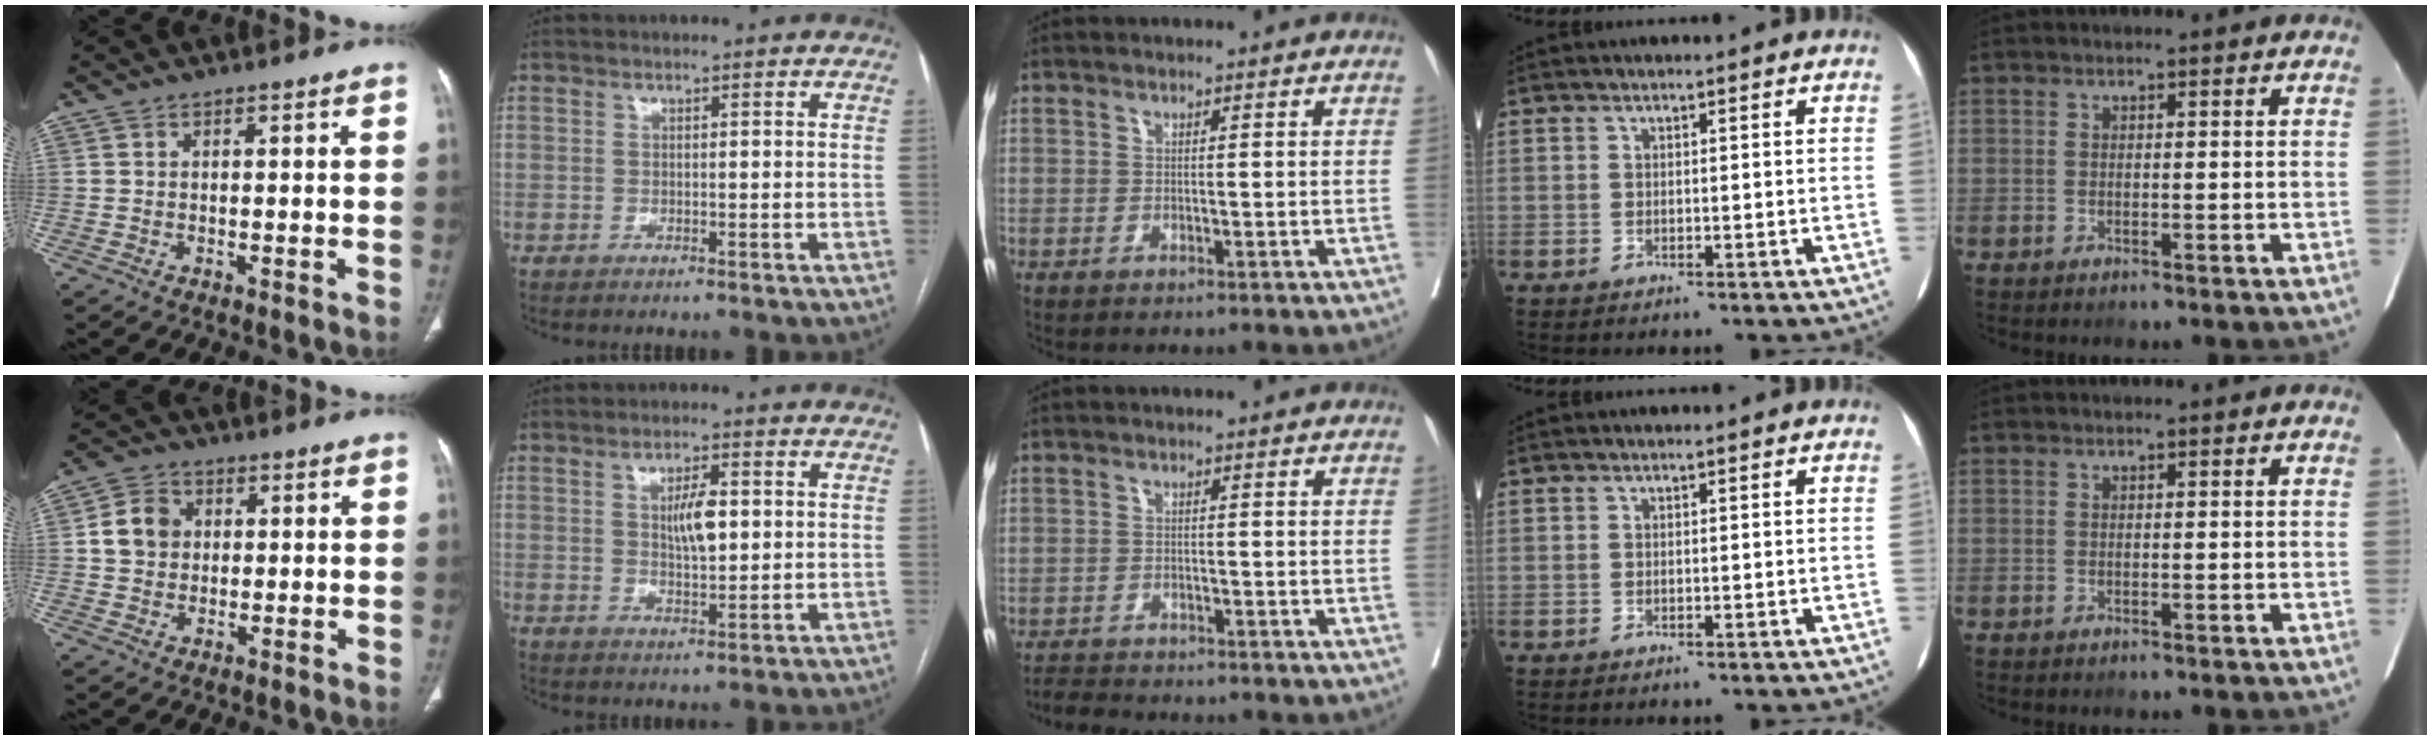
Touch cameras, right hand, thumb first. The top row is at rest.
{"thumb": {"total": 6.3, "force": [0.8, 5.4, 3.1], "torque": [-0.041, 0.008, 0.009]}, "index": {"total": 5.2, "force": [0.9, 1.7, 4.8], "torque": [-0.081, 0.003, 0.017]}, "middle": {"total": 4.3, "force": [-4.1, 0.8, 0.8], "torque": [-0.011, -0.013, -0.069]}}